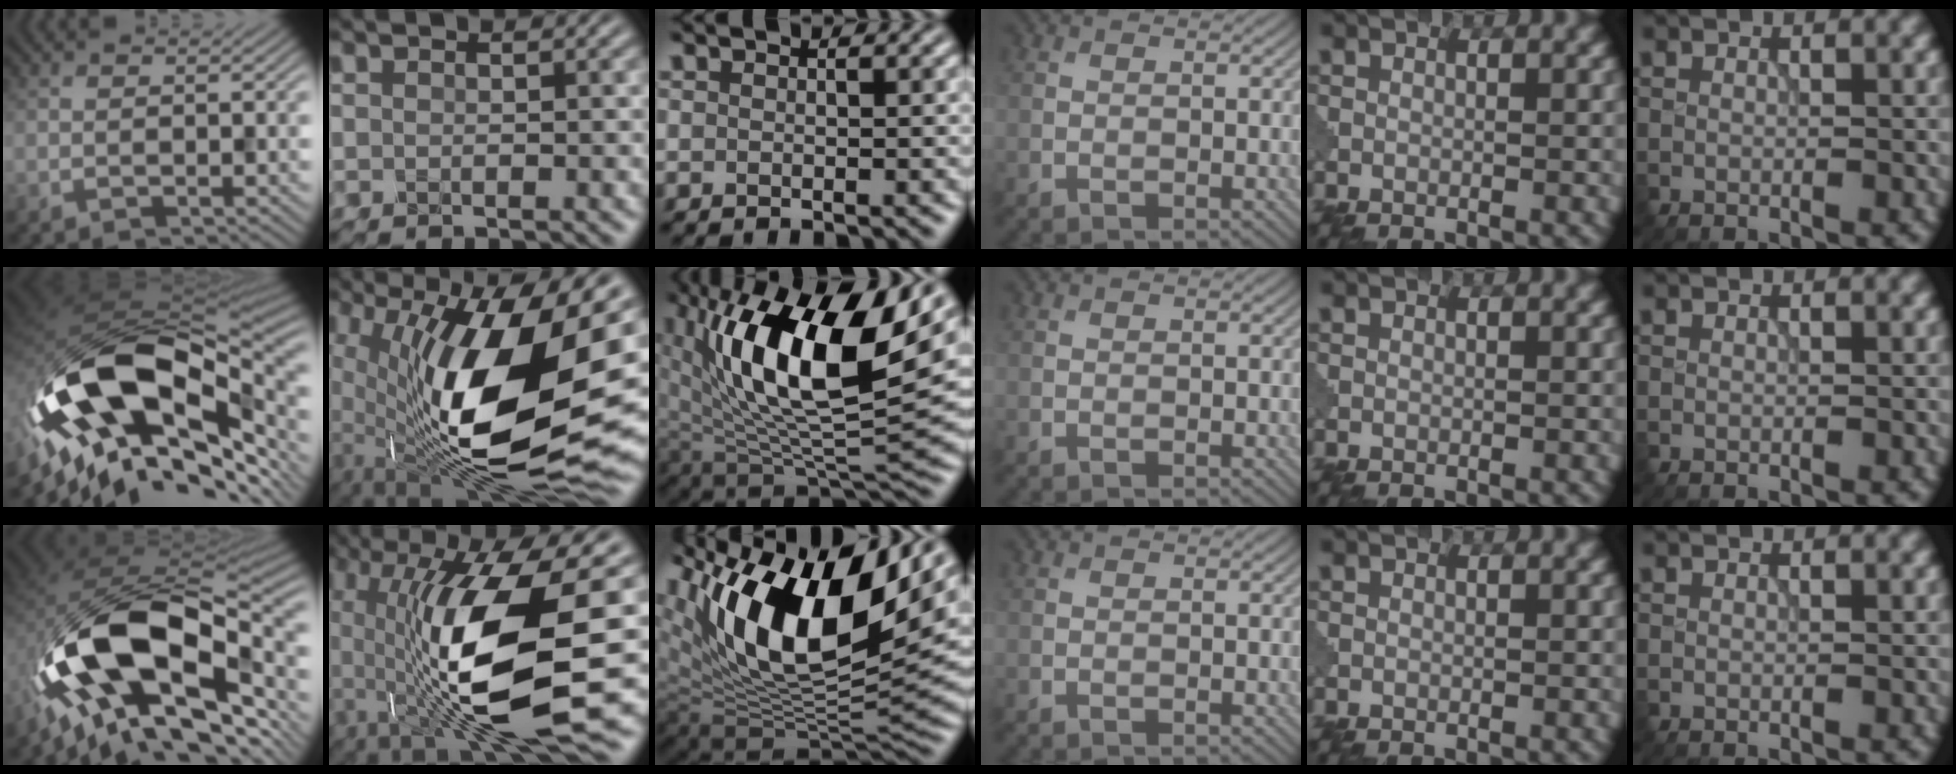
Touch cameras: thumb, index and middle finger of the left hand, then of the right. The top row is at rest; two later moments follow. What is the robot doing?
{"motion": "shake", "object": "medicine bottle"}